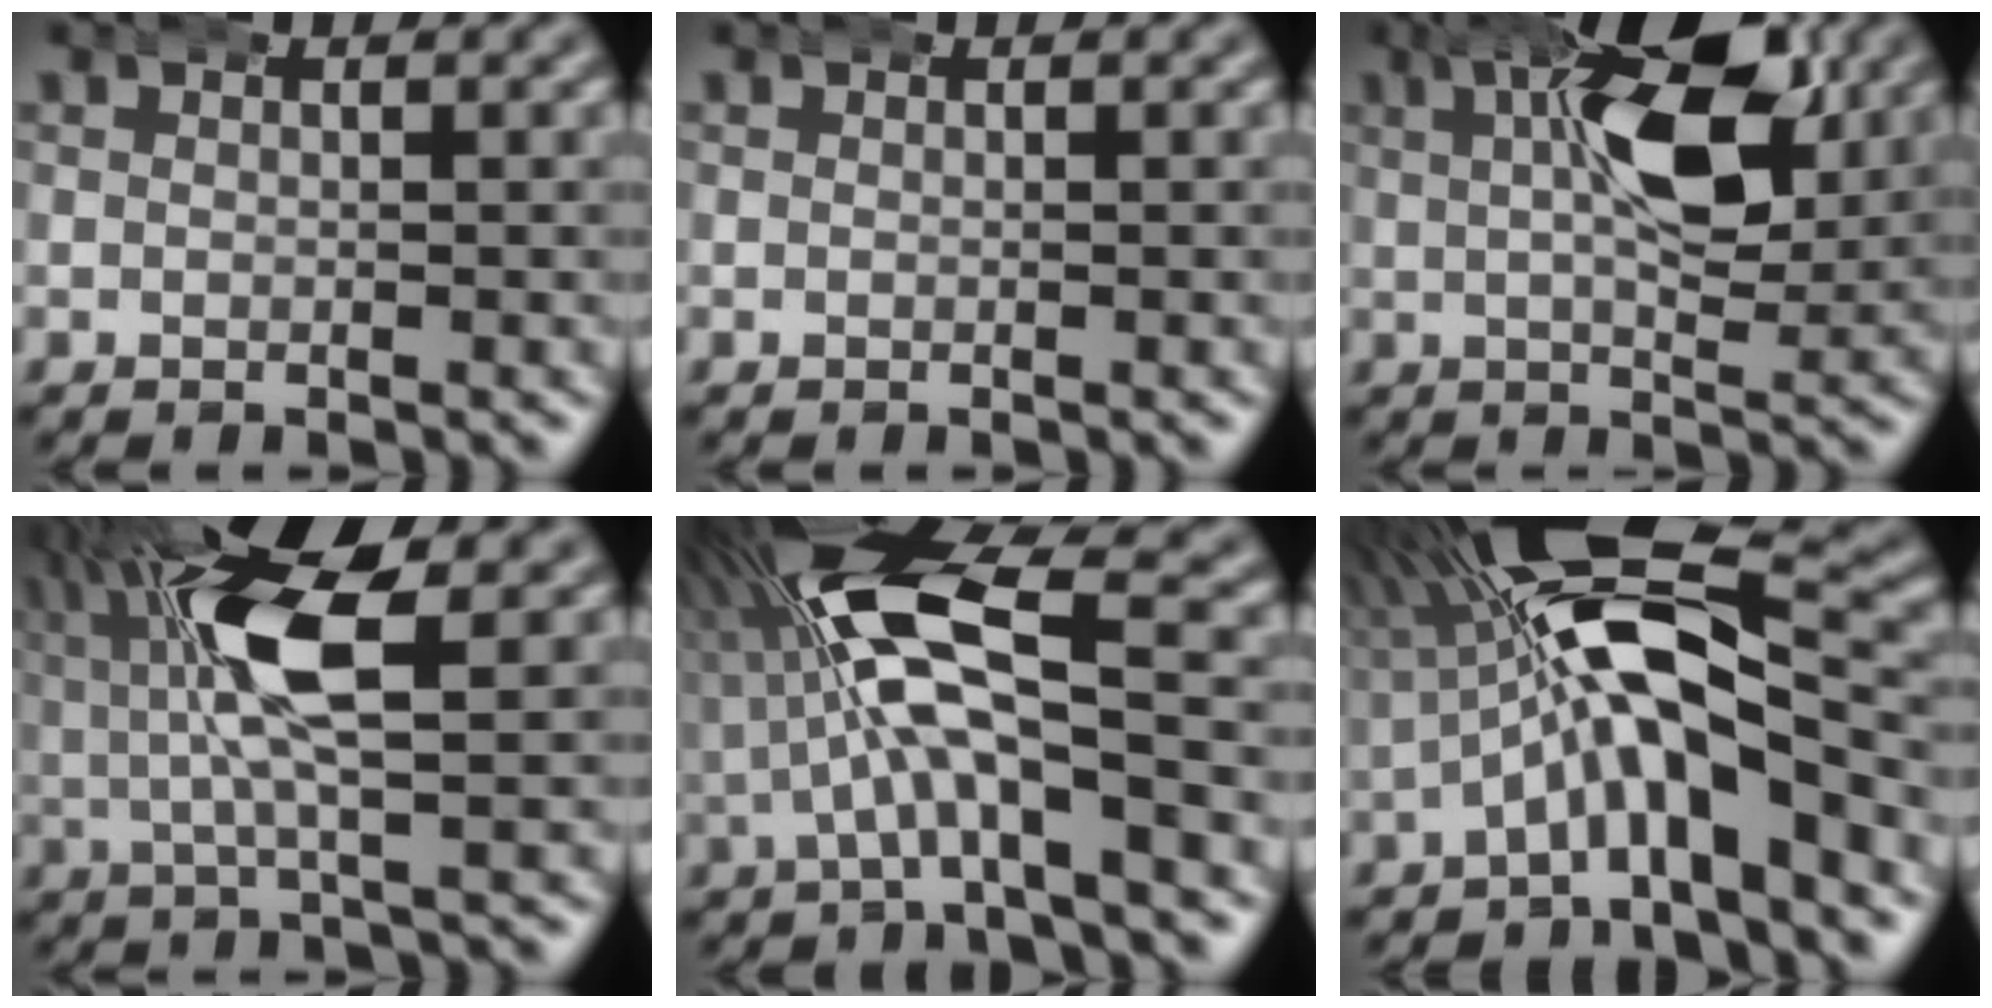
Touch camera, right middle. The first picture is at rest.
{"total": 0.0}
{"total": 9.4, "force": [3.4, 3.4, 8.0], "torque": [-0.129, 0.009, 0.047]}
{"total": 10.0, "force": [3.8, 2.8, 8.8], "torque": [-0.168, 0.014, 0.051]}
{"total": 10.7, "force": [2.1, 4.0, 9.7], "torque": [-0.193, 0.004, 0.031]}
{"total": 10.1, "force": [0.9, 4.1, 9.2], "torque": [-0.158, 0.009, 0.006]}